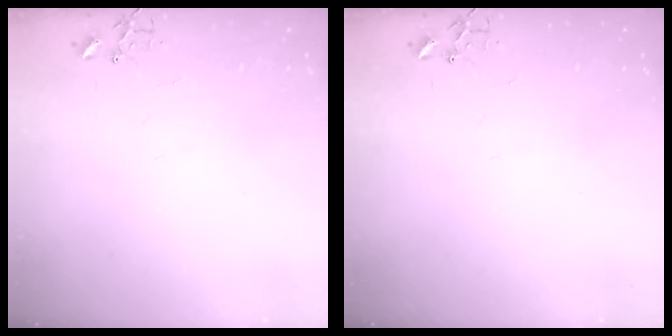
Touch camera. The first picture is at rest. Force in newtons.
{"total": 0.0}